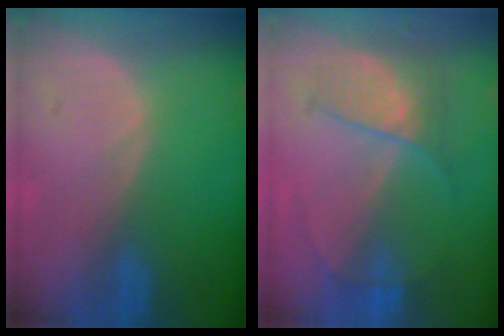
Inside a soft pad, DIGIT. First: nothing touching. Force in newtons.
{"total": 6.6, "press": 5.7, "slide": 3.2}